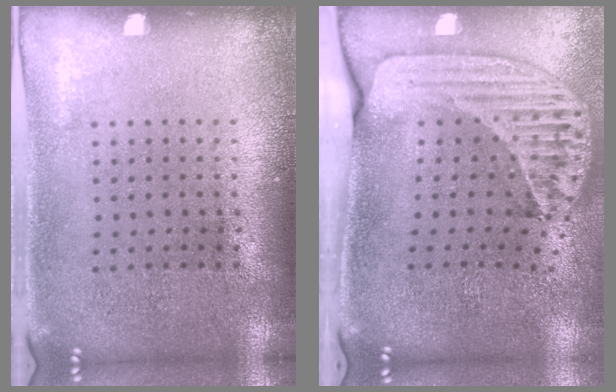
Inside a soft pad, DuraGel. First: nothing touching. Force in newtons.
{"total": 2.6, "press": 1.8, "slide": 1.9}